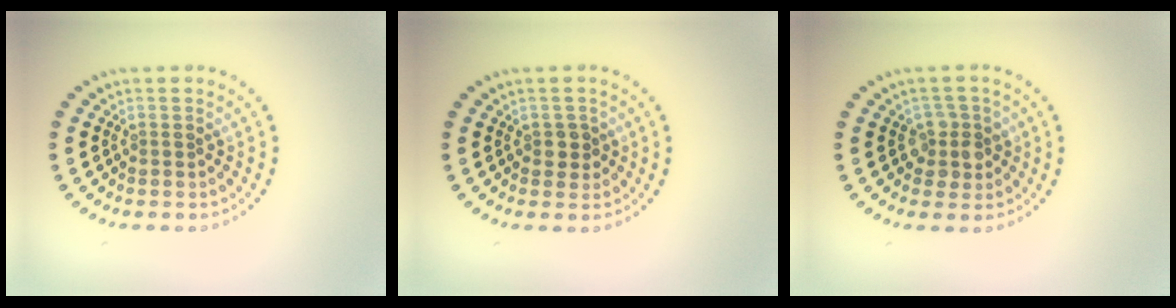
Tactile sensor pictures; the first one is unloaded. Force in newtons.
{"total": 1.2, "press": 1.2, "slide": 0.3}
{"total": 2.2, "press": 2.0, "slide": 1.0}